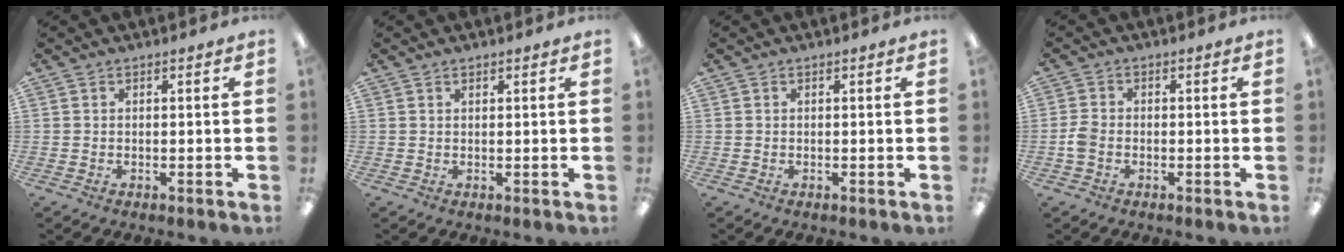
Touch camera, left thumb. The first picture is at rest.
{"total": 0.7, "force": [0.5, 0.3, 0.3], "torque": [-0.007, 0.001, 0.010]}
{"total": 0.0}
{"total": 3.3, "force": [-1.1, 2.3, 2.2], "torque": [-0.042, 0.005, -0.020]}